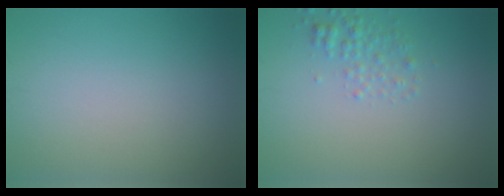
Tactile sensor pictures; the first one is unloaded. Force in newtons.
{"total": 1.8, "press": 1.8, "slide": 0.1}